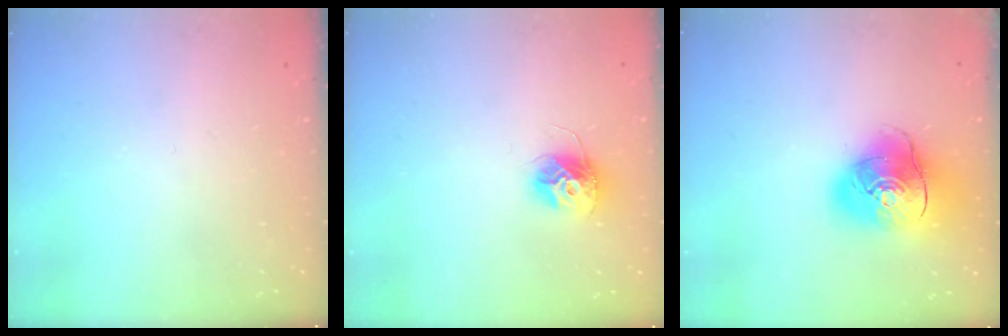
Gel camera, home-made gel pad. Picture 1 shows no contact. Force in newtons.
{"total": 10.9, "press": 10.9, "slide": 0.7}
{"total": 14.8, "press": 14.7, "slide": 2.1}